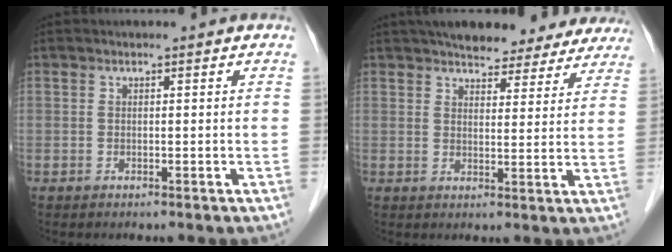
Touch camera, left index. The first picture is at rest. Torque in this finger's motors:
{"motor_torque": [-0.20, -0.37, -0.43, 0.02]}